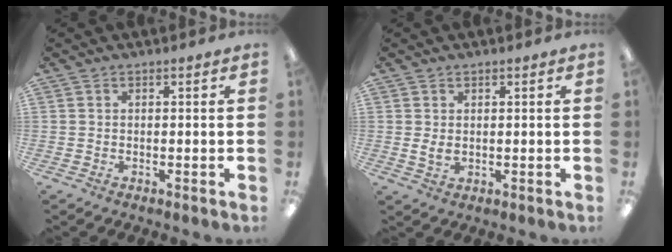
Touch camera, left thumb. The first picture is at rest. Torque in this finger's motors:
{"motor_torque": [-0.17, 0.15, 0.20, -0.25, 0.10]}